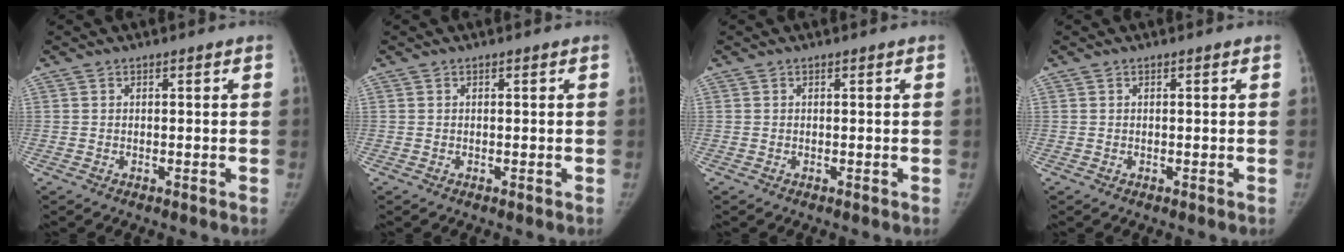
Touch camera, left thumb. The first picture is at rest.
{"total": 0.0}
{"total": 0.0}
{"total": 0.0}